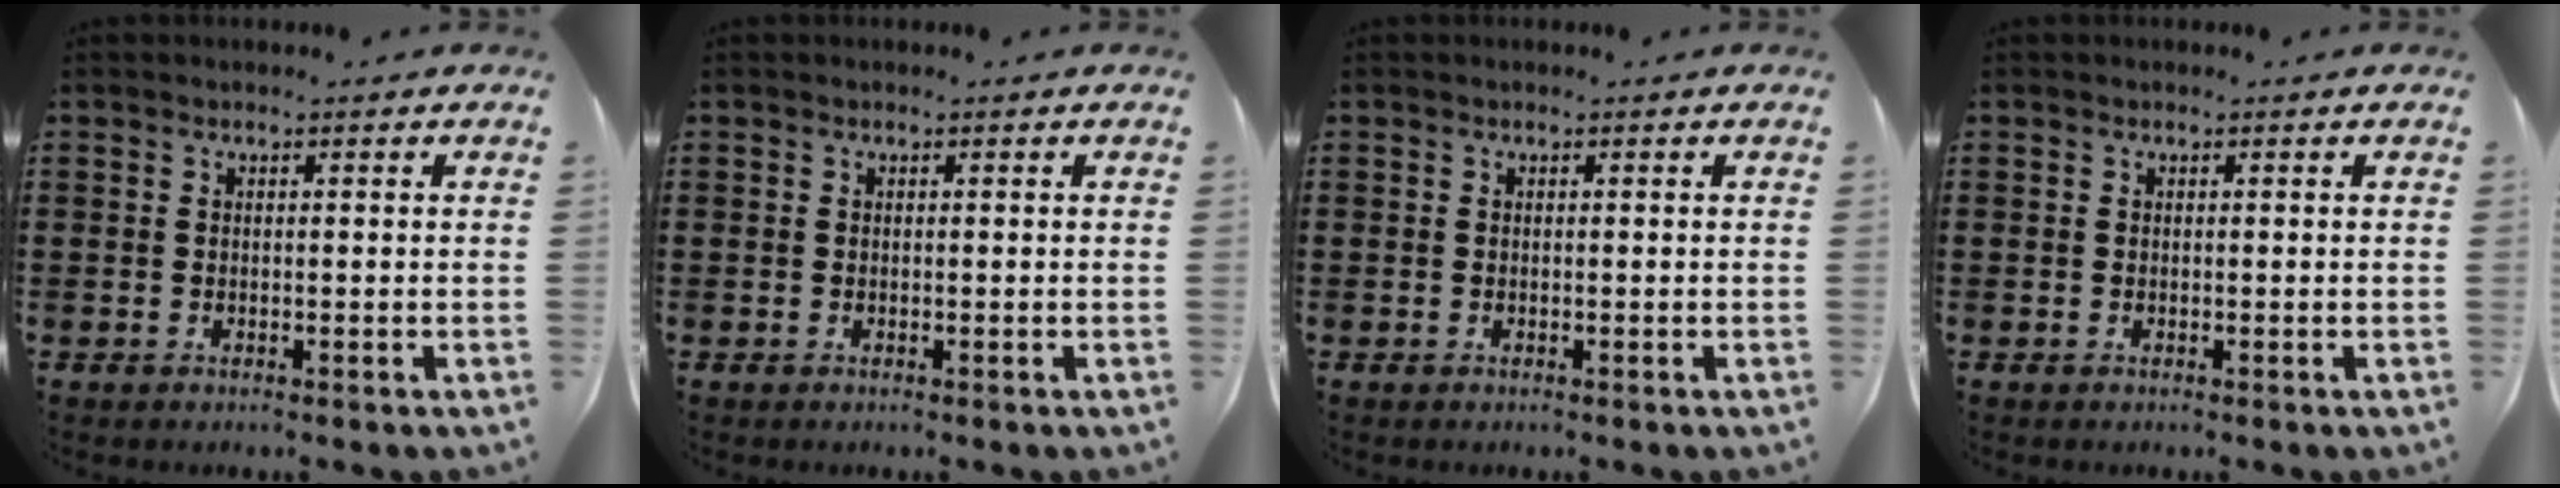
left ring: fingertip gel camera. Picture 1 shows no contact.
{"total": 0.0}
{"total": 0.0}
{"total": 0.0}